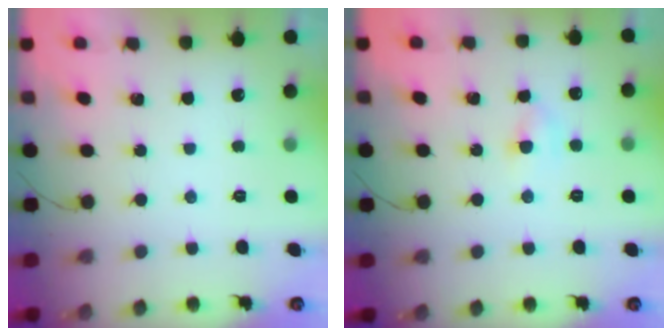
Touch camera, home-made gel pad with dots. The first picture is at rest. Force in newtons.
{"total": 3.7, "press": 3.4, "slide": 1.3}